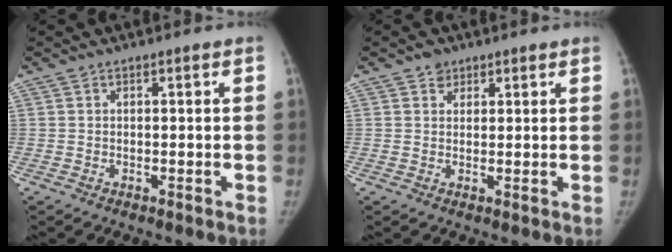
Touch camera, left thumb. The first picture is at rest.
{"total": 2.4, "force": [1.5, 1.8, 0.4], "torque": [0.011, -0.006, 0.017]}